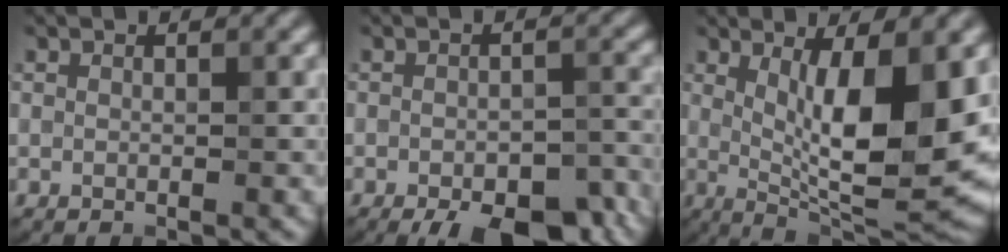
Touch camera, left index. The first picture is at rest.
{"total": 8.0, "force": [-5.3, 3.0, 5.3], "torque": [-0.060, -0.011, -0.065]}
{"total": 11.5, "force": [1.3, 3.4, 10.9], "torque": [-0.159, -0.014, 0.027]}